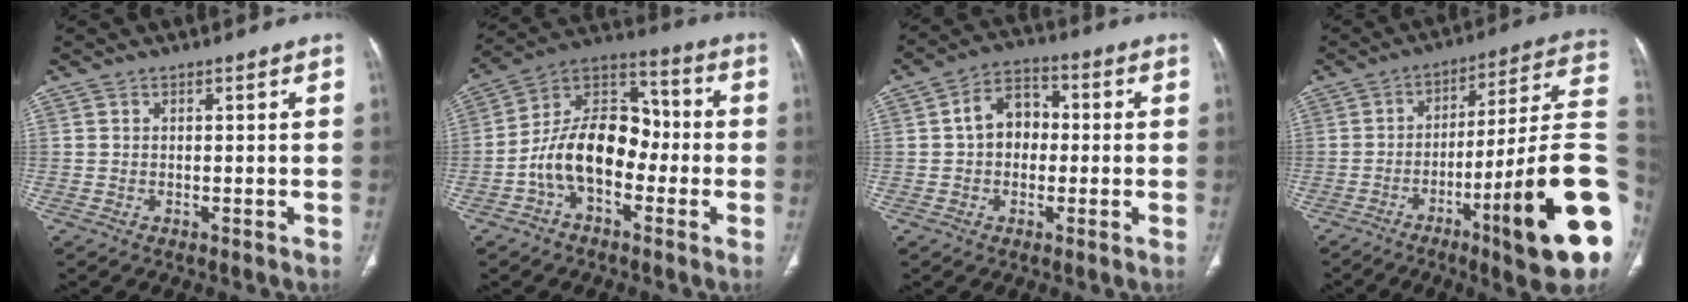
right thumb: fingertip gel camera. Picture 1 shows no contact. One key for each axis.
{"total": 15.2, "fx": -3.7, "fy": 9.6, "fz": 11.2, "tx": -0.172, "ty": 0.055, "tz": -0.076}
{"total": 8.0, "fx": 0.2, "fy": 6.1, "fz": 5.2, "tx": -0.056, "ty": 0.021, "tz": -0.007}
{"total": 24.7, "fx": -7.7, "fy": 3.1, "fz": 23.2, "tx": -0.275, "ty": 0.024, "tz": -0.112}